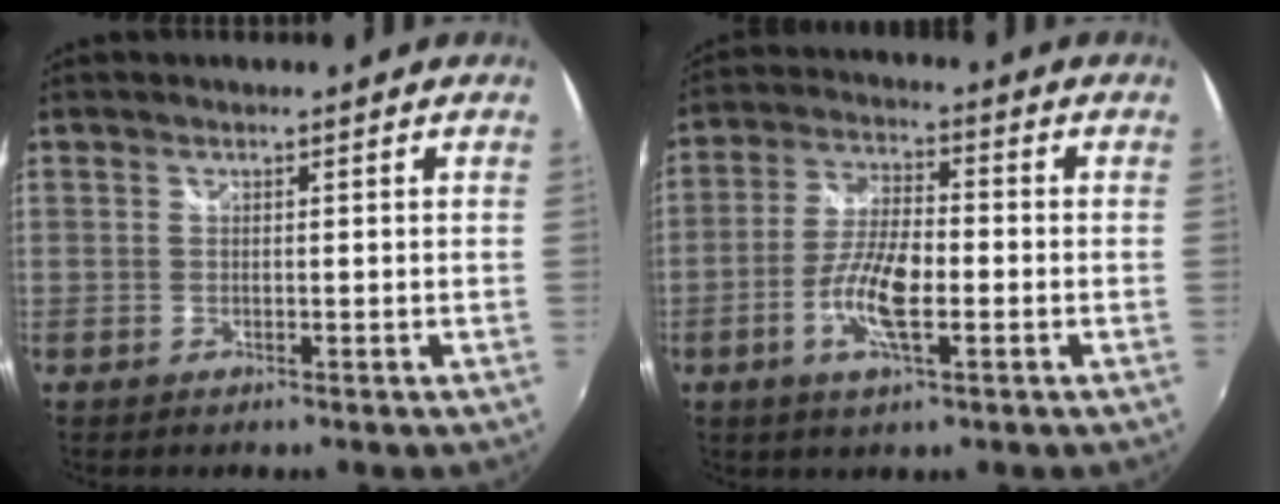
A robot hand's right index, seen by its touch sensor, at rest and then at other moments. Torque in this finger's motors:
{"motor_torque": [0.39, -0.15, 0.29, 0.11]}